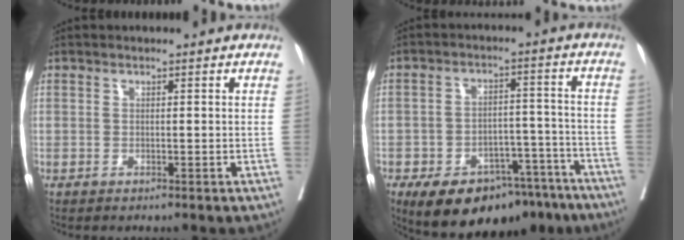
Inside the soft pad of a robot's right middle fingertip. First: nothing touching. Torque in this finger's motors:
{"motor_torque": [1.08, -1.06, 0.24, 0.06]}